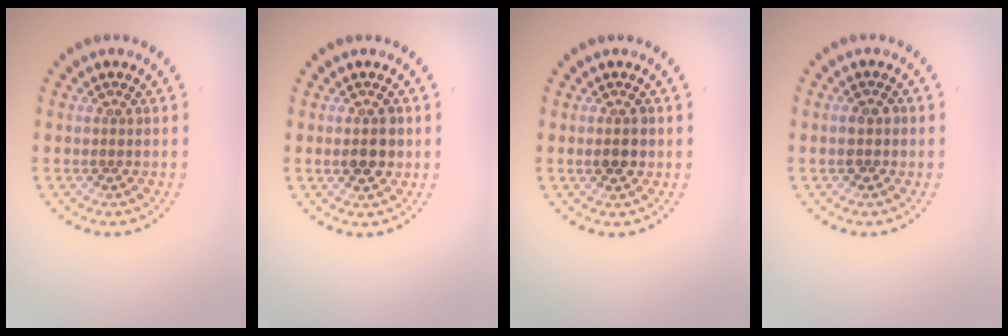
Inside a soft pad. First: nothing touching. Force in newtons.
{"total": 2.6, "press": 2.6, "slide": 0.2}
{"total": 1.5, "press": 1.5, "slide": 0.2}
{"total": 1.5, "press": 1.4, "slide": 0.3}